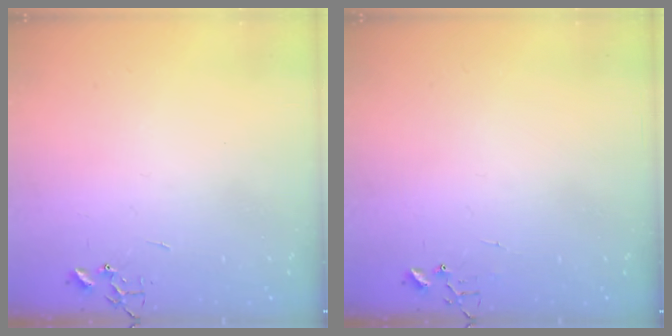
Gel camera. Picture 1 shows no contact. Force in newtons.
{"total": 5.0, "press": 5.0, "slide": 0.4}